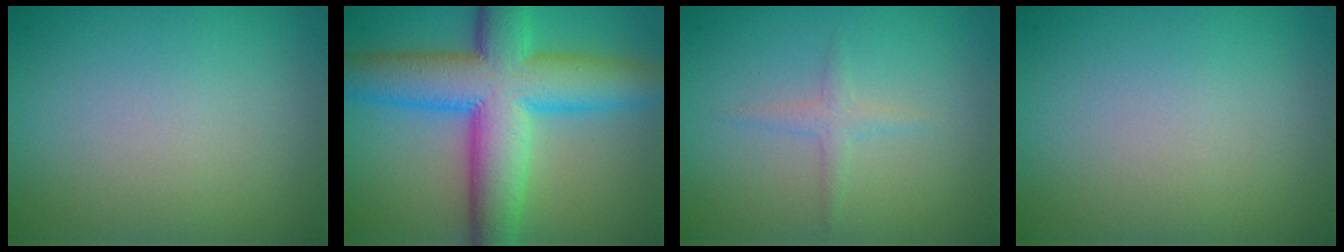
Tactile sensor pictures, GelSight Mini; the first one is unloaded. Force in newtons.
{"total": 11.7, "press": 11.7, "slide": 0.0}
{"total": 1.3, "press": 1.3, "slide": 0.0}
{"total": 0.0}